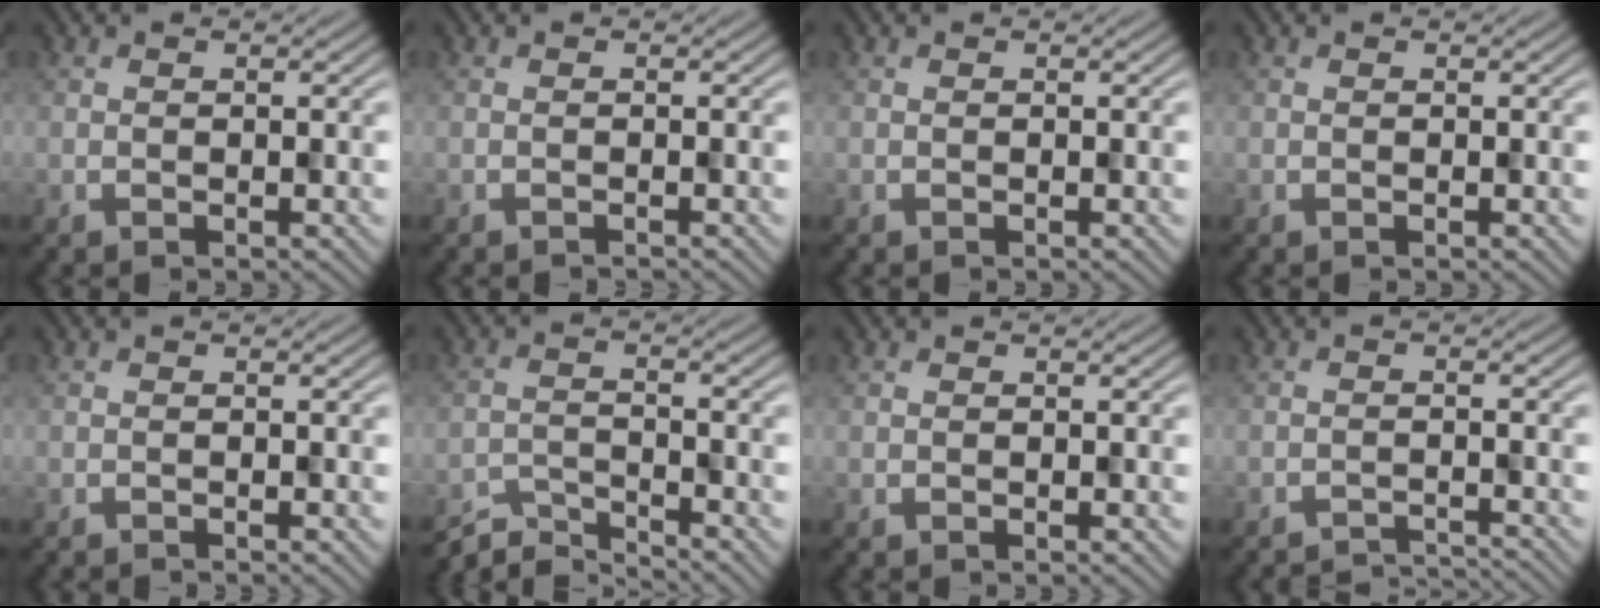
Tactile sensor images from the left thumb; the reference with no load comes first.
{"total": 0.7, "force": [-0.6, -0.1, 0.0], "torque": [0.003, 0.003, -0.012]}
{"total": 0.0}
{"total": 0.0}
{"total": 0.7, "force": [-0.7, -0.1, 0.0], "torque": [0.002, 0.002, -0.011]}
{"total": 4.8, "force": [-4.7, 0.4, 0.9], "torque": [-0.019, -0.005, -0.087]}
{"total": 0.0}
{"total": 3.5, "force": [-3.4, 0.1, 0.7], "torque": [-0.009, 0.007, -0.052]}